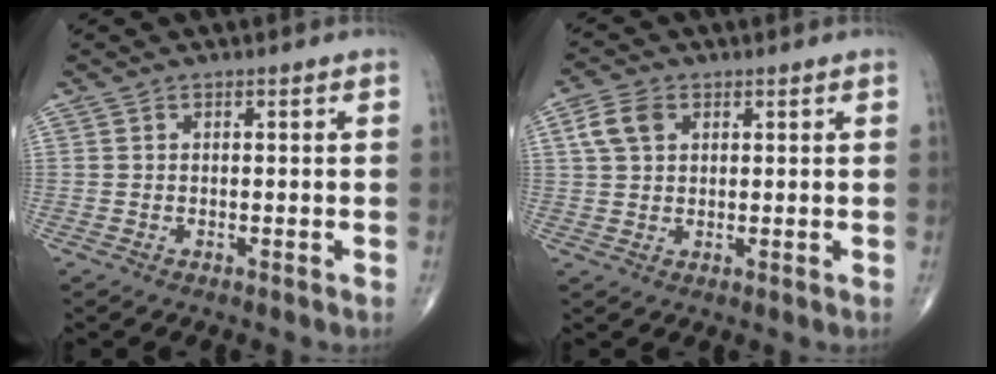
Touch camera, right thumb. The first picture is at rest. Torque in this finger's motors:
{"motor_torque": [-0.40, 0.48, -0.05, -0.22, 0.06]}